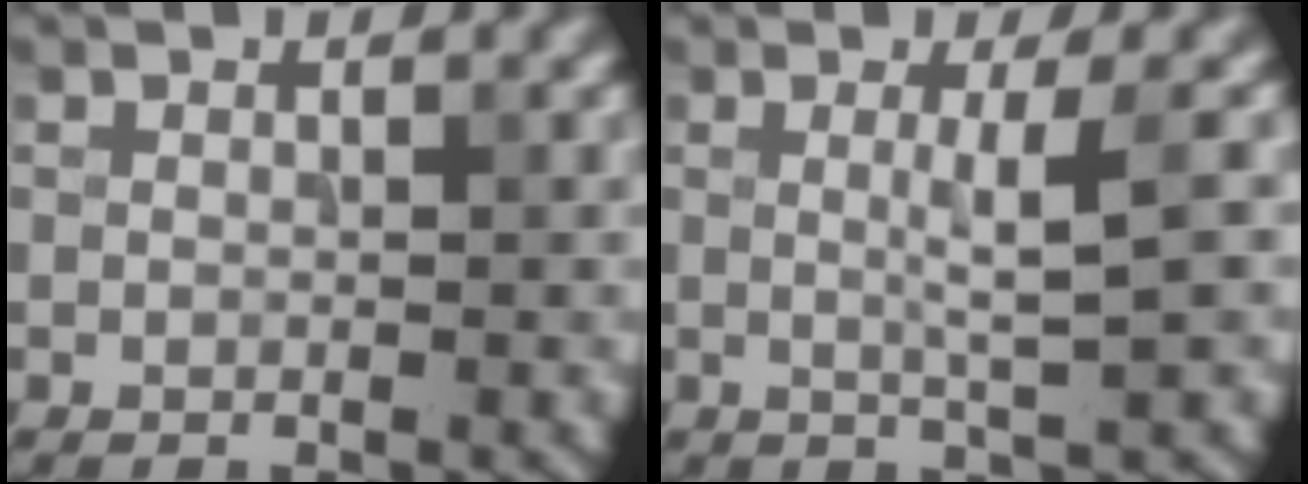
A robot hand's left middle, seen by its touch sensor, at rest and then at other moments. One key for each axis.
{"total": 3.7, "fx": 0.3, "fy": 0.6, "fz": 3.6, "tx": -0.057, "ty": 0.000, "tz": 0.002}